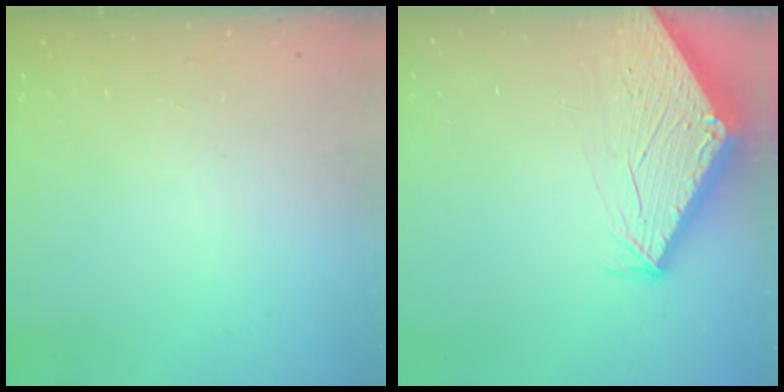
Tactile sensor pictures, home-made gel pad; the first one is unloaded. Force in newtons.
{"total": 3.3, "press": 3.3, "slide": 0.1}